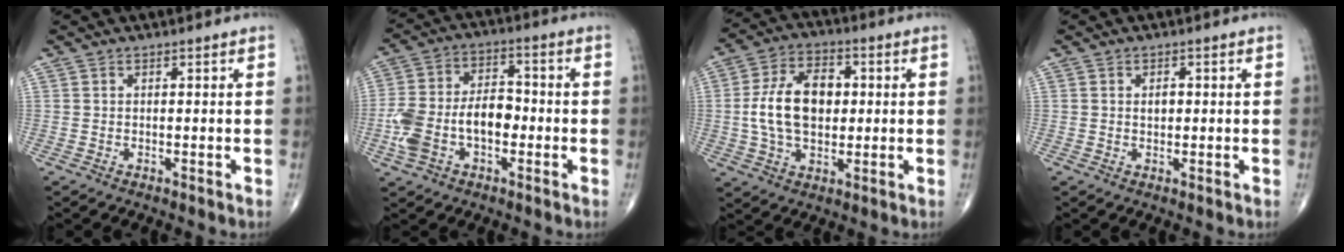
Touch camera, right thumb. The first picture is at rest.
{"total": 12.9, "force": [-2.9, 7.8, 9.9], "torque": [-0.194, 0.040, -0.056]}
{"total": 13.5, "force": [0.6, 8.5, 10.4], "torque": [-0.177, 0.015, 0.009]}
{"total": 1.6, "force": [0.2, 1.1, 1.2], "torque": [-0.014, 0.001, 0.003]}